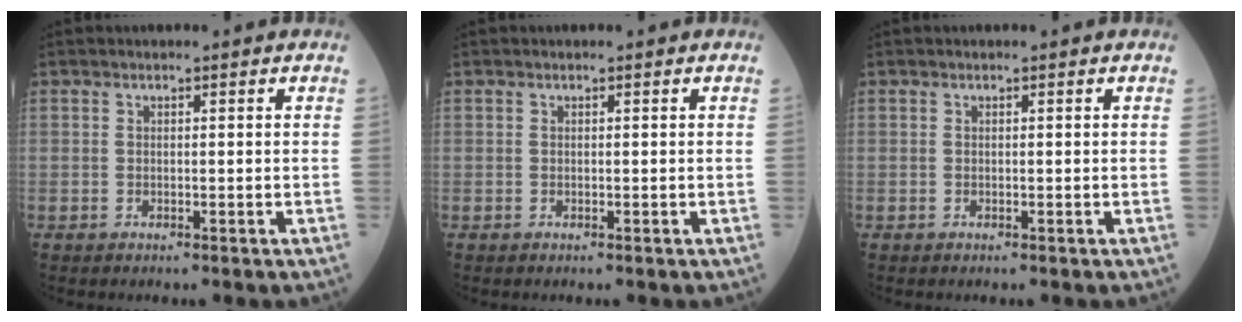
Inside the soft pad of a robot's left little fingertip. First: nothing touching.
{"total": 0.0}
{"total": 0.0}